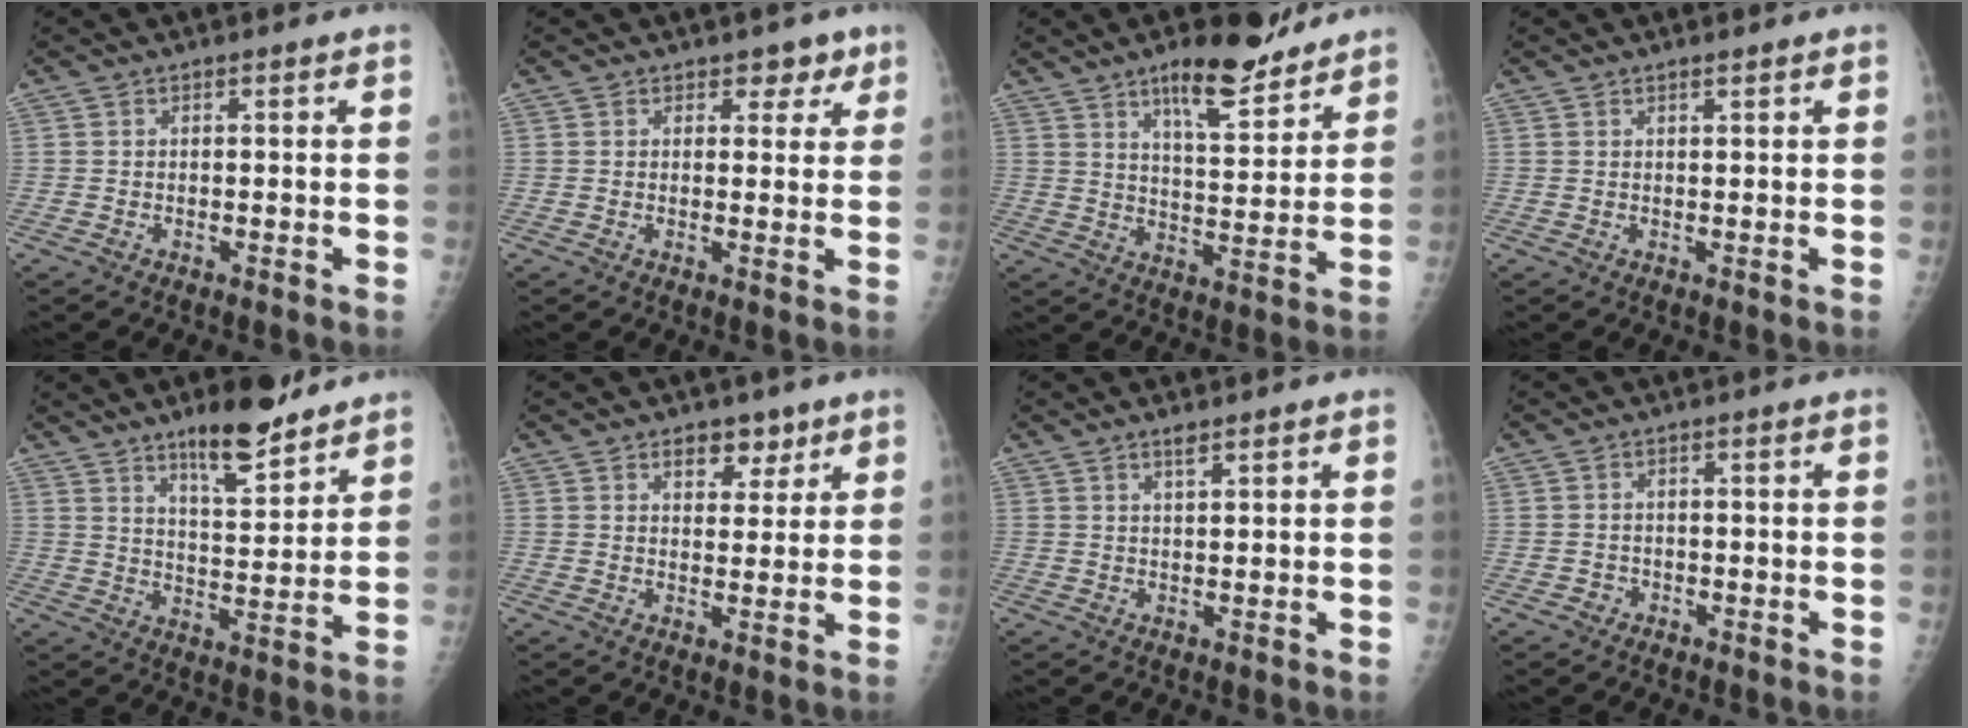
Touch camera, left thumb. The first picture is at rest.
{"total": 3.3, "force": [2.1, 2.2, 1.2], "torque": [0.015, -0.009, 0.024]}
{"total": 12.8, "force": [9.2, 3.9, 8.0], "torque": [-0.098, -0.059, 0.148]}
{"total": 0.9, "force": [0.7, 0.1, 0.6], "torque": [-0.005, -0.004, 0.014]}
{"total": 11.6, "force": [8.6, 3.2, 7.1], "torque": [-0.091, -0.062, 0.143]}
{"total": 5.3, "force": [3.3, 3.2, 2.5], "torque": [-0.006, -0.018, 0.049]}
{"total": 2.1, "force": [1.5, 0.5, 1.4], "torque": [-0.020, -0.009, 0.028]}
{"total": 1.3, "force": [-0.7, 1.1, 0.1], "torque": [0.010, 0.007, -0.014]}